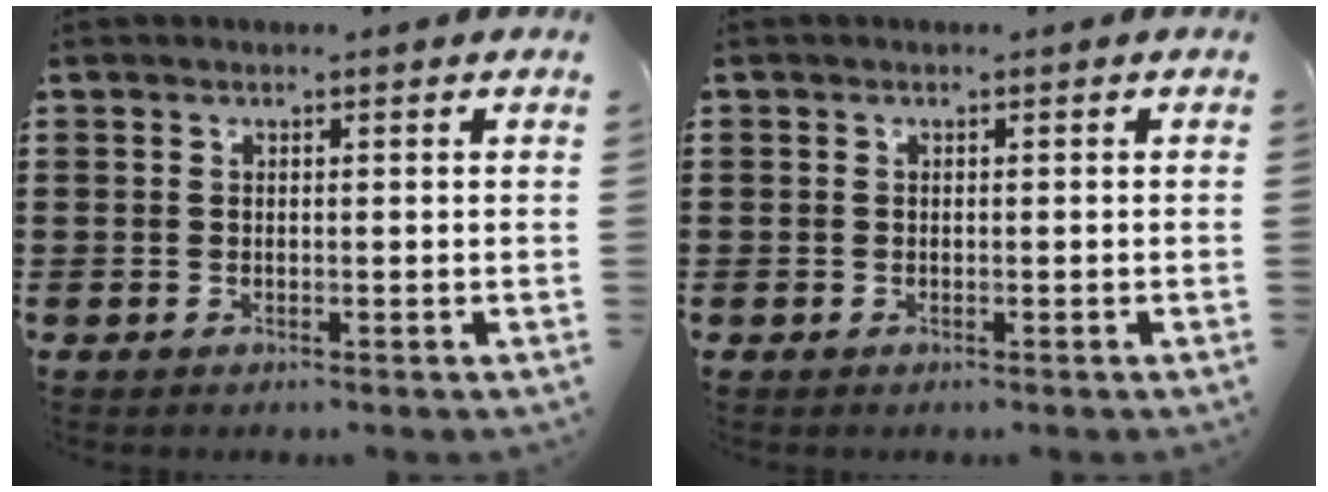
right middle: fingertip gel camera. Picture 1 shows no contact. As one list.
[{"total": 0.6, "force": [-0.2, 0.6, 0.1], "torque": [-0.003, 0.003, -0.004]}]